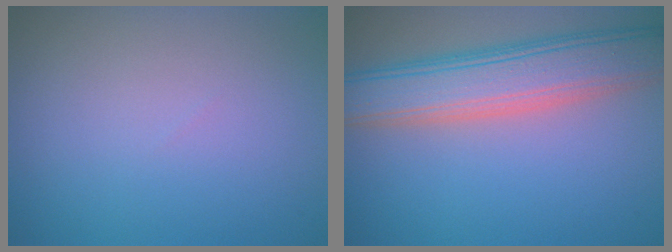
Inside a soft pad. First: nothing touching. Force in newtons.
{"total": 7.6, "press": 7.6, "slide": 0.4}